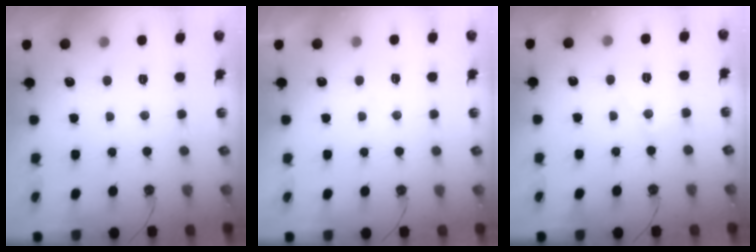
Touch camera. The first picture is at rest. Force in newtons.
{"total": 3.4, "press": 3.3, "slide": 0.5}
{"total": 5.3, "press": 5.3, "slide": 0.3}